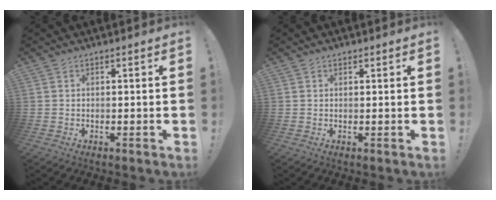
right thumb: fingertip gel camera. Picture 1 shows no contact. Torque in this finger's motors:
{"motor_torque": [0.00, 0.02, 0.05, -0.07, 0.00]}